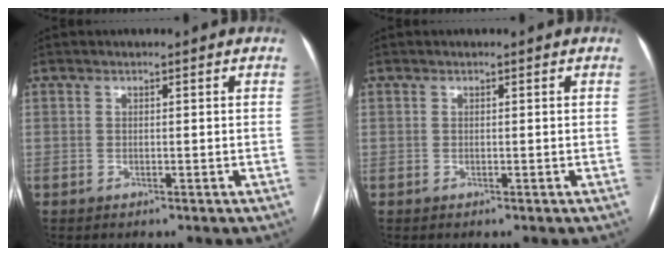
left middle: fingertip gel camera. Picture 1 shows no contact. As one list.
[{"total": 0.0}]